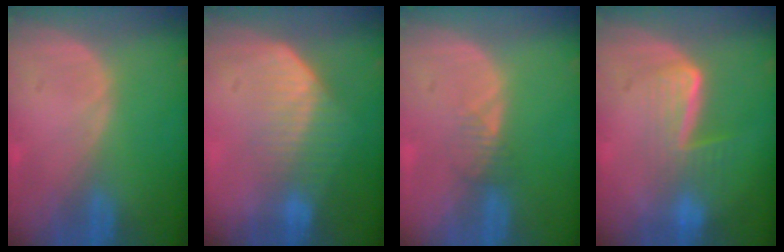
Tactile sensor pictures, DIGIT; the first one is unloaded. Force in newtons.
{"total": 7.3, "press": 6.2, "slide": 3.8}
{"total": 1.6, "press": 1.6, "slide": 0.2}
{"total": 6.7, "press": 5.7, "slide": 3.6}